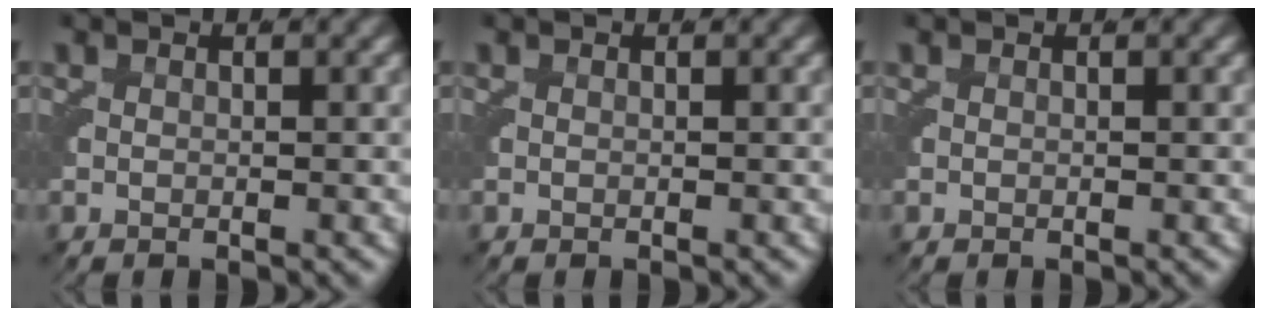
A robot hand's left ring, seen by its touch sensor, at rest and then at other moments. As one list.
[{"total": 0.0}, {"total": 0.0}]